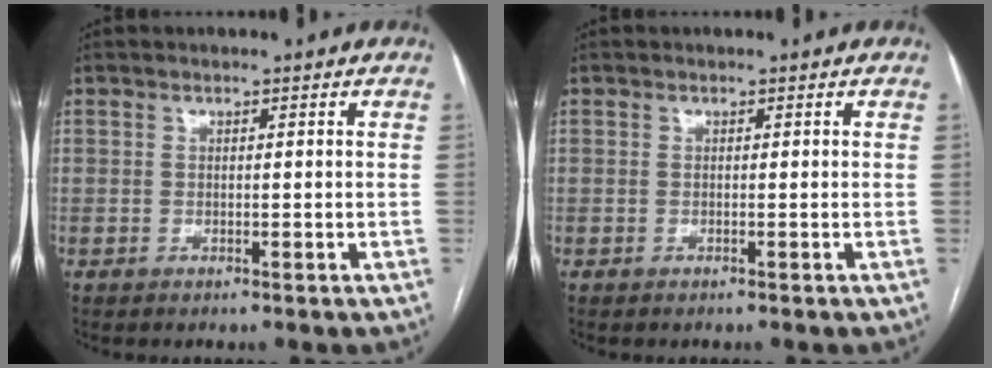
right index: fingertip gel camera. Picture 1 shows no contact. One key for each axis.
{"total": 0.0}